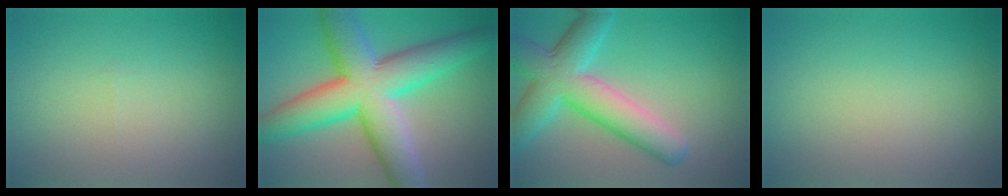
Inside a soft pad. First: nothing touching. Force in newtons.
{"total": 12.0, "press": 12.0, "slide": 0.4}
{"total": 7.7, "press": 7.7, "slide": 0.3}
{"total": 0.0}